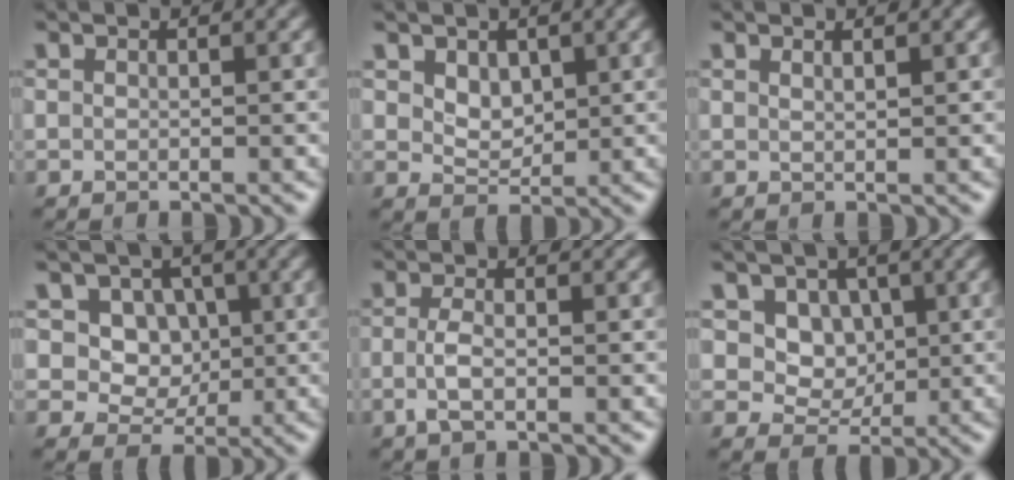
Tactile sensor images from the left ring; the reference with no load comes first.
{"total": 2.1, "force": [1.0, 1.5, 1.1], "torque": [-0.024, -0.008, 0.020]}
{"total": 0.8, "force": [0.6, 0.2, 0.4], "torque": [-0.002, 0.001, 0.010]}
{"total": 8.0, "force": [2.8, 6.4, 3.8], "torque": [-0.061, 0.011, 0.027]}
{"total": 2.2, "force": [-0.5, 0.8, 2.0], "torque": [-0.047, -0.002, -0.015]}
{"total": 6.5, "force": [2.4, 5.1, 3.3], "torque": [-0.067, -0.001, 0.036]}